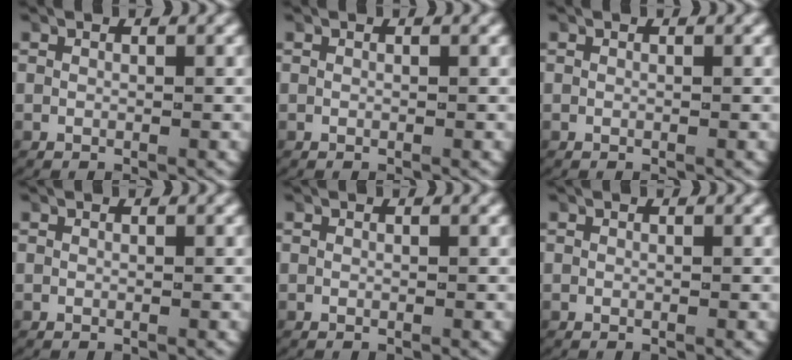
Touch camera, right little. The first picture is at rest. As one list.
[{"total": 0.0}, {"total": 0.0}, {"total": 0.0}, {"total": 0.0}, {"total": 0.0}]